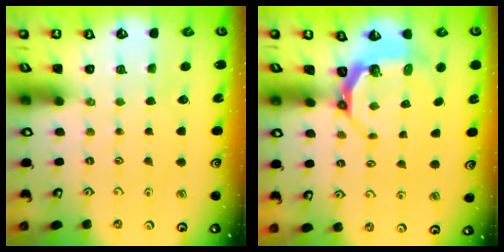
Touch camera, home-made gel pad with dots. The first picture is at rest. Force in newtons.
{"total": 5.8, "press": 4.8, "slide": 3.3}